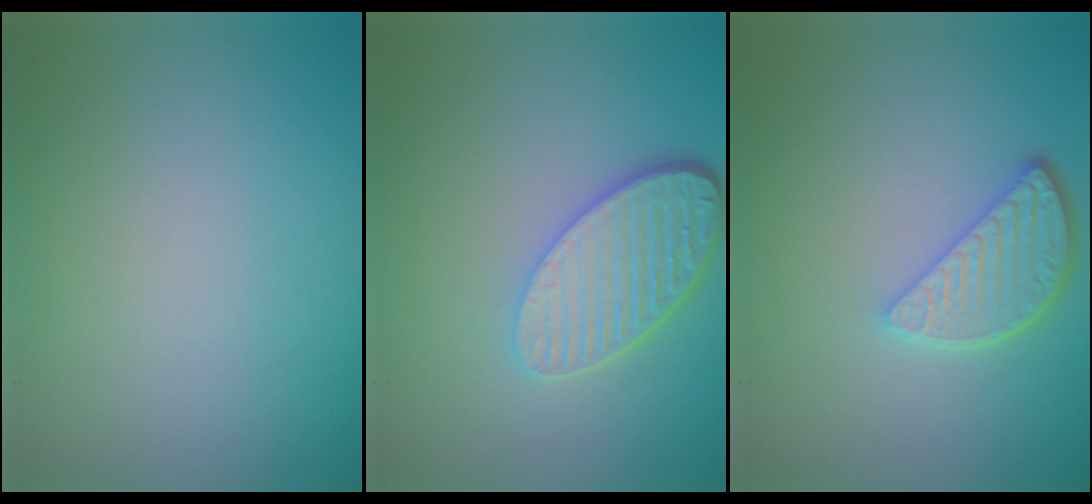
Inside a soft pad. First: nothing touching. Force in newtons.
{"total": 5.3, "press": 3.9, "slide": 3.6}
{"total": 3.5, "press": 2.9, "slide": 2.0}